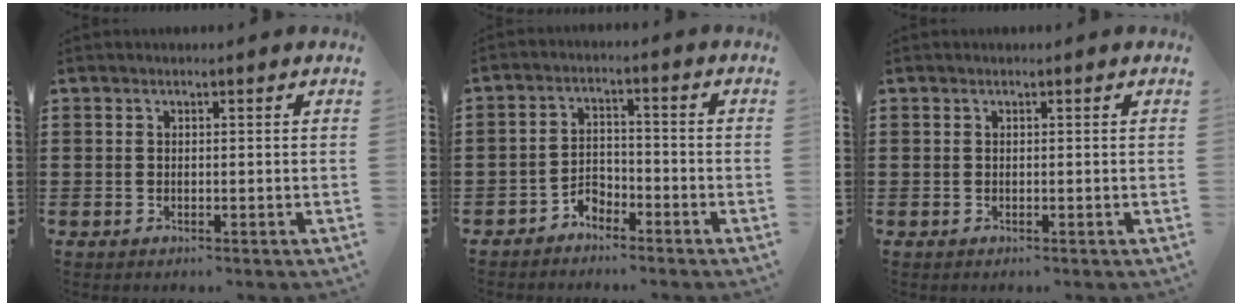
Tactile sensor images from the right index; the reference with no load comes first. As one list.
[{"total": 3.1, "force": [-2.9, 1.3, 0.3], "torque": [-0.014, 0.007, -0.060]}, {"total": 0.0}]